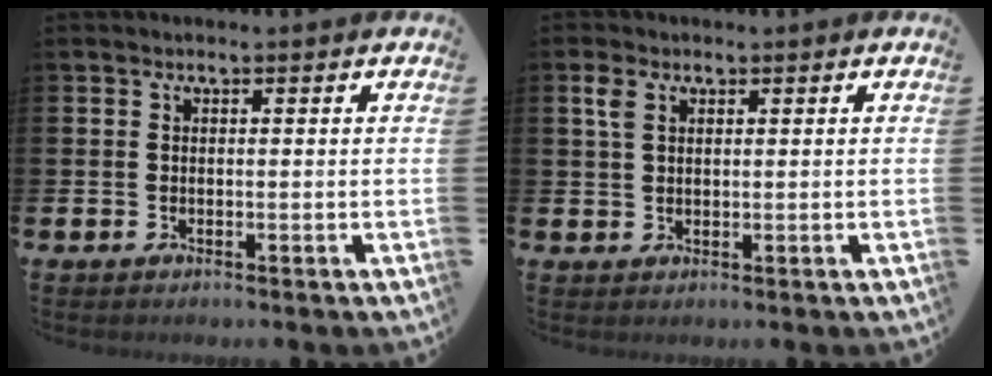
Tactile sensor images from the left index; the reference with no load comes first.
{"total": 2.5, "force": [1.6, 1.4, 1.4], "torque": [-0.012, -0.003, 0.024]}